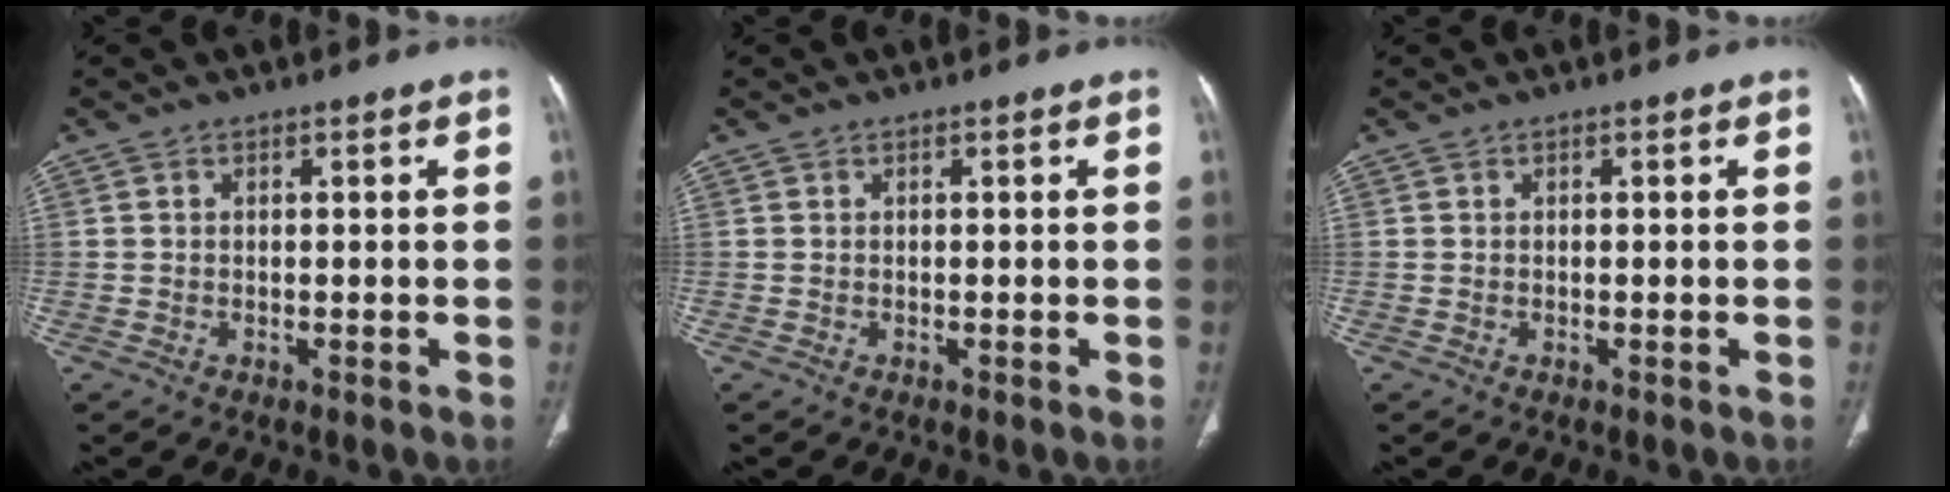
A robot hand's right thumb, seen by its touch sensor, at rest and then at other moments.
{"total": 0.0}
{"total": 0.0}